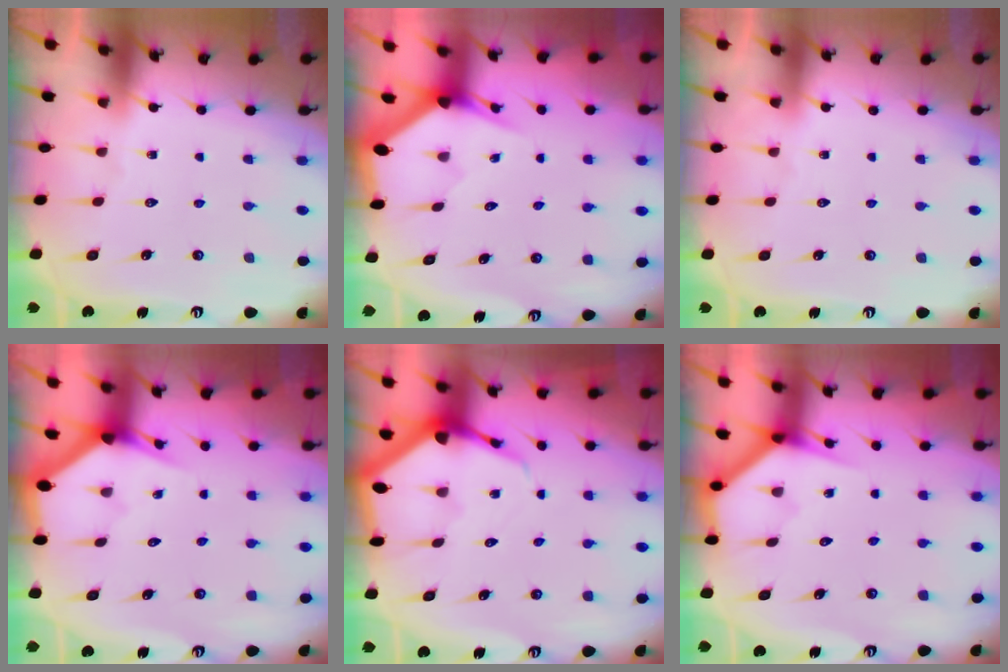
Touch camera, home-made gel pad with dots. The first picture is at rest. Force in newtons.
{"total": 3.1, "press": 3.1, "slide": 0.1}
{"total": 0.0}
{"total": 3.0, "press": 3.0, "slide": 0.1}
{"total": 6.0, "press": 5.9, "slide": 0.8}
{"total": 3.7, "press": 3.7, "slide": 0.2}